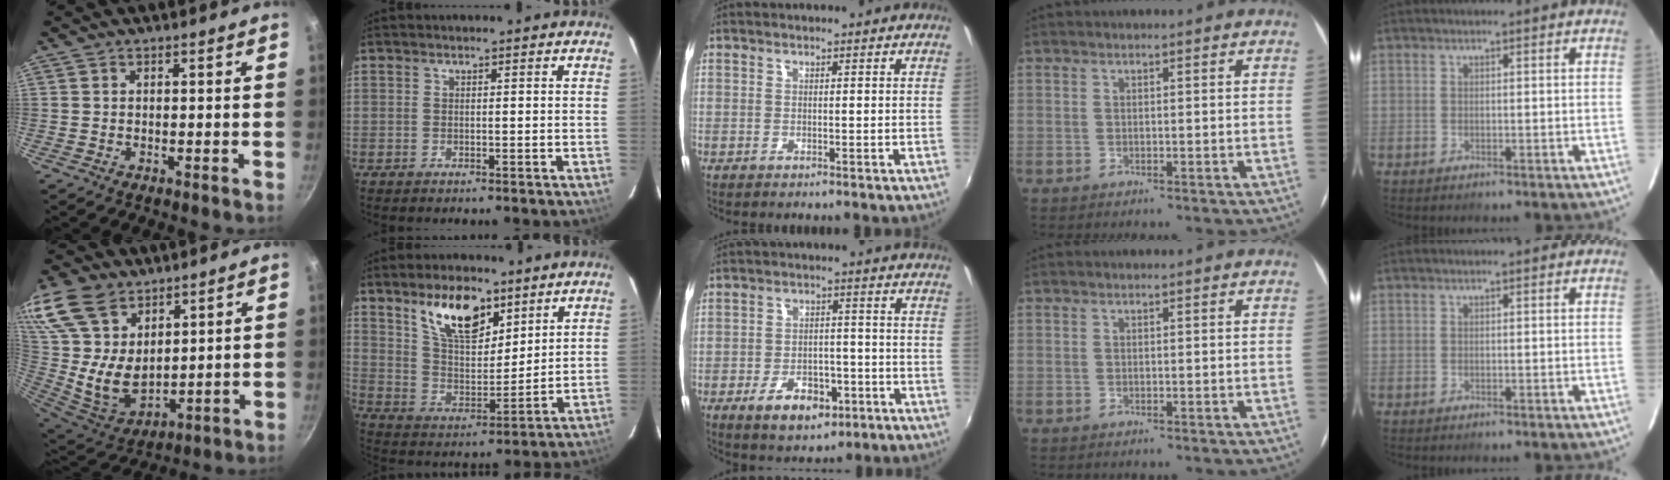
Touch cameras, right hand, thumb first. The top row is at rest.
{"thumb": {"total": 19.9, "force": [11.0, 12.3, 11.1], "torque": [-0.233, -0.031, 0.229]}, "index": {"total": 13.6, "force": [8.4, 6.2, 8.7], "torque": [-0.145, 0.001, 0.159]}, "middle": {"total": 9.2, "force": [-4.8, 5.4, 5.8], "torque": [-0.121, 0.005, -0.064]}}